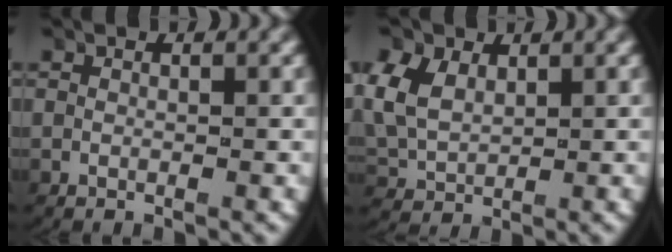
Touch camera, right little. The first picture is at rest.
{"total": 5.0, "force": [1.0, 4.1, 2.6], "torque": [-0.083, -0.008, 0.028]}